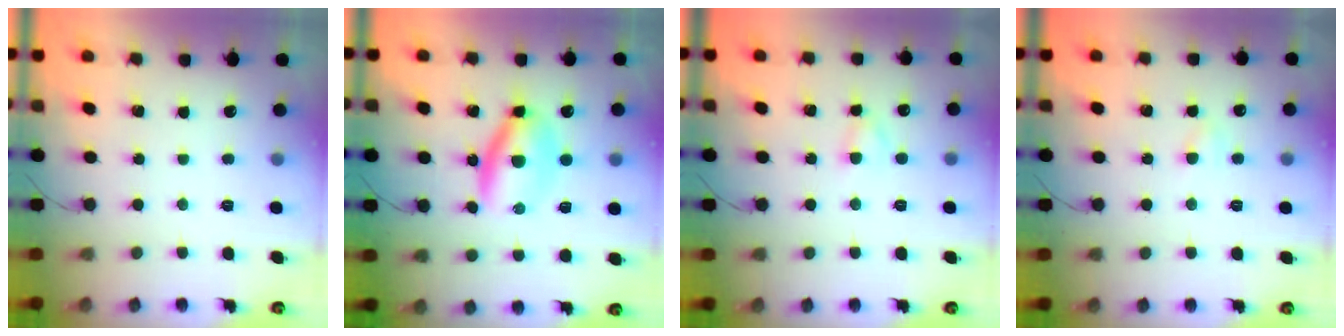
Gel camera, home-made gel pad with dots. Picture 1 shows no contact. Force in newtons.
{"total": 7.0, "press": 6.9, "slide": 1.1}
{"total": 2.6, "press": 2.3, "slide": 1.2}
{"total": 3.0, "press": 2.8, "slide": 1.0}